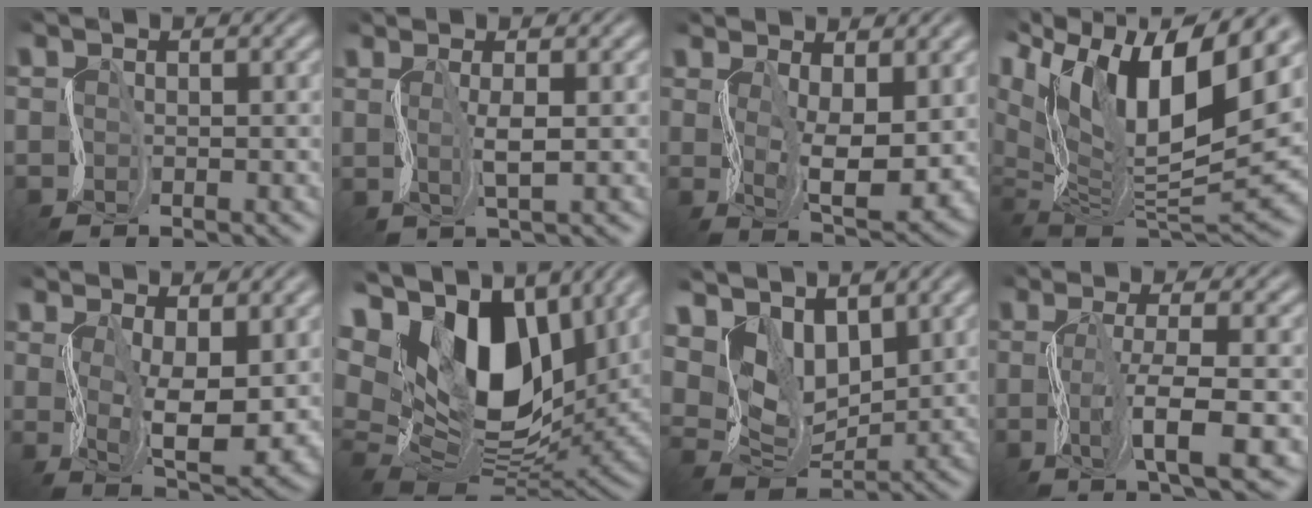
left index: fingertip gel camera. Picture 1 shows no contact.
{"total": 1.8, "force": [1.0, 0.2, 1.4], "torque": [-0.031, 0.005, 0.021]}
{"total": 7.3, "force": [1.1, 2.8, 6.6], "torque": [-0.123, -0.009, 0.025]}
{"total": 14.1, "force": [6.0, 7.3, 10.5], "torque": [-0.191, 0.016, 0.106]}
{"total": 8.1, "force": [0.8, 3.2, 7.4], "torque": [-0.133, -0.010, 0.022]}
{"total": 16.6, "force": [7.6, 9.6, 11.2], "torque": [-0.213, 0.035, 0.126]}
{"total": 6.6, "force": [4.4, 3.6, 3.2], "torque": [-0.076, -0.002, 0.085]}
{"total": 6.3, "force": [-1.3, 1.4, 6.0], "torque": [-0.104, 0.007, -0.025]}